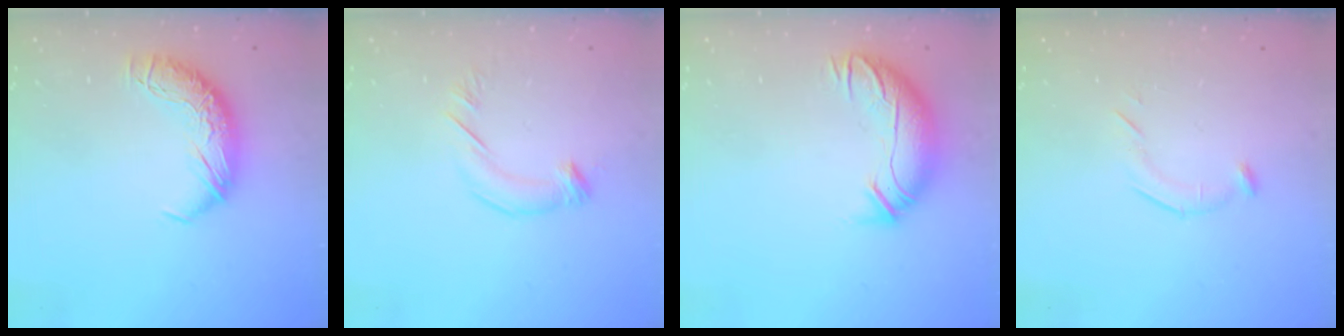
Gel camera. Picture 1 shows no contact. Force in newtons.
{"total": 3.8, "press": 3.8, "slide": 0.4}
{"total": 3.5, "press": 2.3, "slide": 2.7}
{"total": 5.6, "press": 5.5, "slide": 1.1}